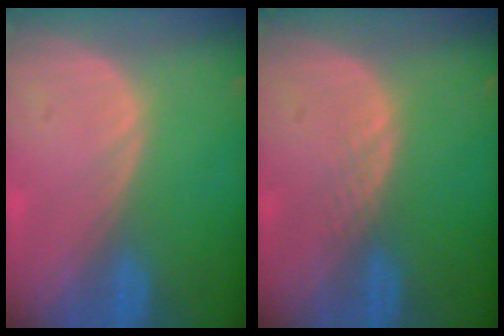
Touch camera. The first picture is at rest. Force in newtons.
{"total": 1.3, "press": 1.2, "slide": 0.1}